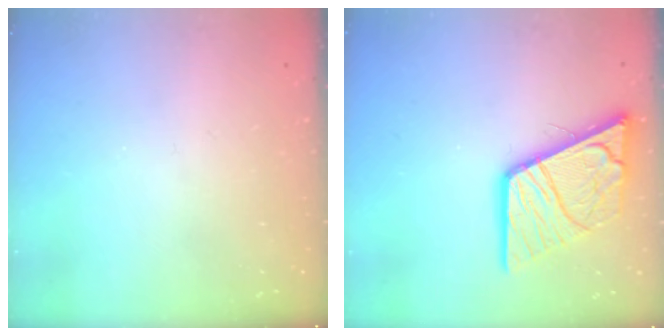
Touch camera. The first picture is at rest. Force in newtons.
{"total": 17.2, "press": 17.1, "slide": 1.8}